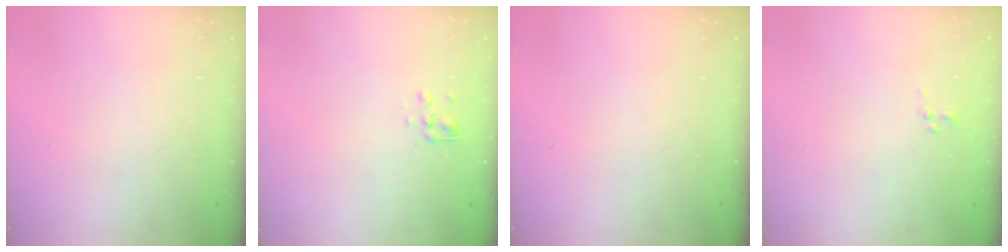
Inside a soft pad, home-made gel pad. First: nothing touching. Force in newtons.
{"total": 2.7, "press": 2.4, "slide": 1.2}
{"total": 0.0}
{"total": 1.2, "press": 1.1, "slide": 0.6}